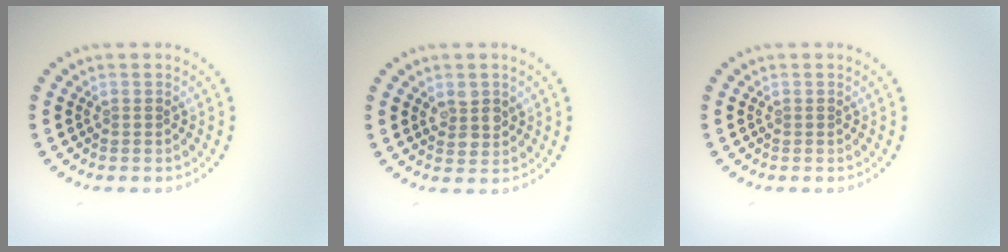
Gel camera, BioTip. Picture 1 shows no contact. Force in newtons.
{"total": 2.2, "press": 2.1, "slide": 0.7}
{"total": 0.0}